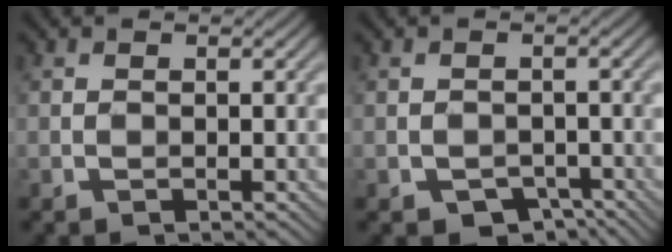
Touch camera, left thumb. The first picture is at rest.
{"total": 3.4, "force": [-2.2, 2.1, 1.5], "torque": [-0.023, -0.010, -0.034]}